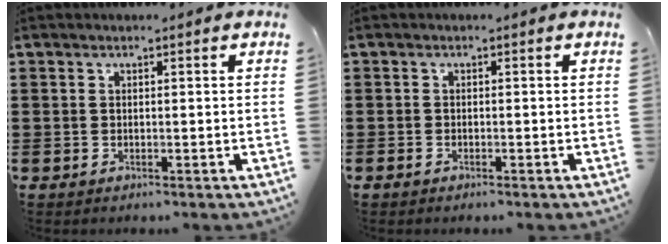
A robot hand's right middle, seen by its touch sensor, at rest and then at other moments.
{"total": 0.6, "force": [-0.5, 0.2, 0.2], "torque": [-0.006, -0.002, -0.009]}